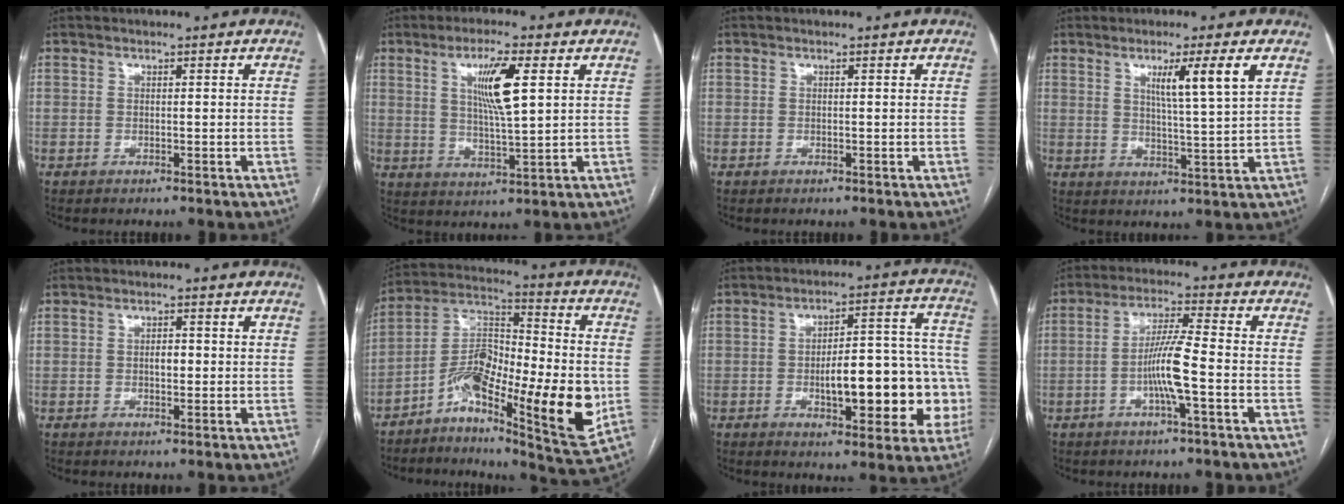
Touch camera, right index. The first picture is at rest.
{"total": 8.4, "force": [2.8, 0.7, 7.9], "torque": [-0.144, -0.003, 0.050]}
{"total": 0.0}
{"total": 7.2, "force": [3.2, -1.0, 6.4], "torque": [-0.104, -0.011, 0.053]}
{"total": 1.9, "force": [0.1, 0.9, 1.7], "torque": [-0.029, 0.002, 0.001]}
{"total": 18.2, "force": [-5.4, 4.7, 16.8], "torque": [-0.300, 0.007, -0.093]}
{"total": 17.5, "force": [-3.9, 5.9, 16.0], "torque": [-0.176, 0.042, -0.042]}
{"total": 7.5, "force": [-2.1, -0.1, 7.2], "torque": [-0.144, 0.005, -0.042]}